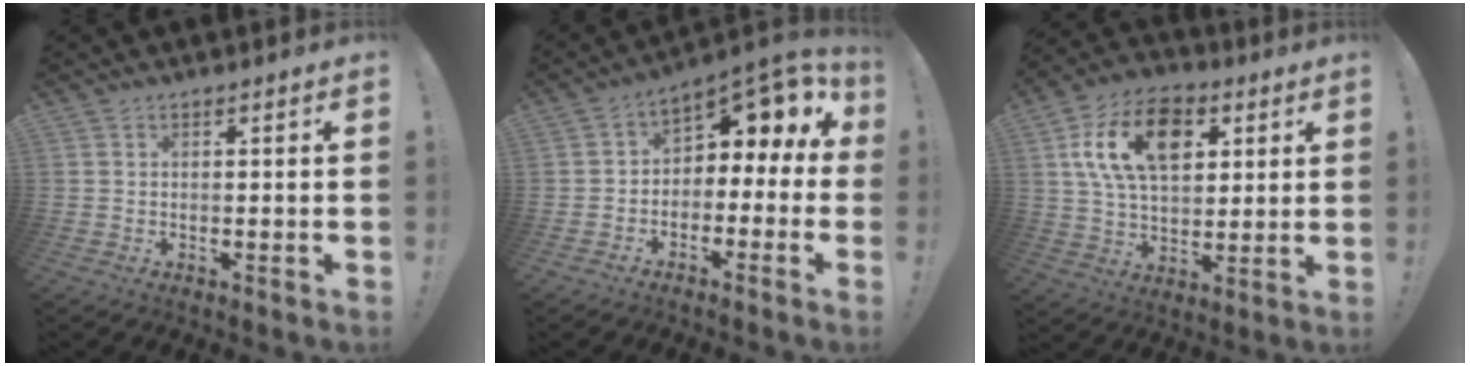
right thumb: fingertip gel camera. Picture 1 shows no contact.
{"total": 5.3, "force": [3.0, 3.1, 3.0], "torque": [-0.030, -0.042, 0.050]}
{"total": 18.6, "force": [6.7, 12.4, 12.1], "torque": [-0.187, -0.008, 0.125]}